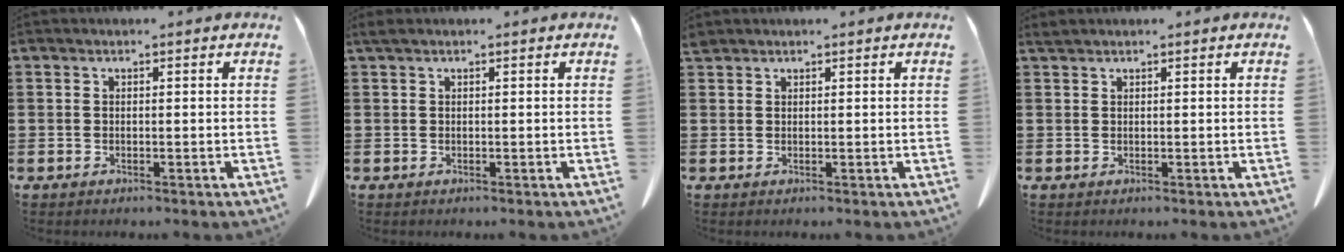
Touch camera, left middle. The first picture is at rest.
{"total": 0.7, "force": [0.3, 0.1, 0.6], "torque": [-0.012, 0.003, 0.006]}
{"total": 0.9, "force": [0.9, 0.2, 0.1], "torque": [-0.005, 0.000, 0.018]}
{"total": 0.6, "force": [0.6, 0.0, 0.1], "torque": [-0.005, -0.001, 0.013]}